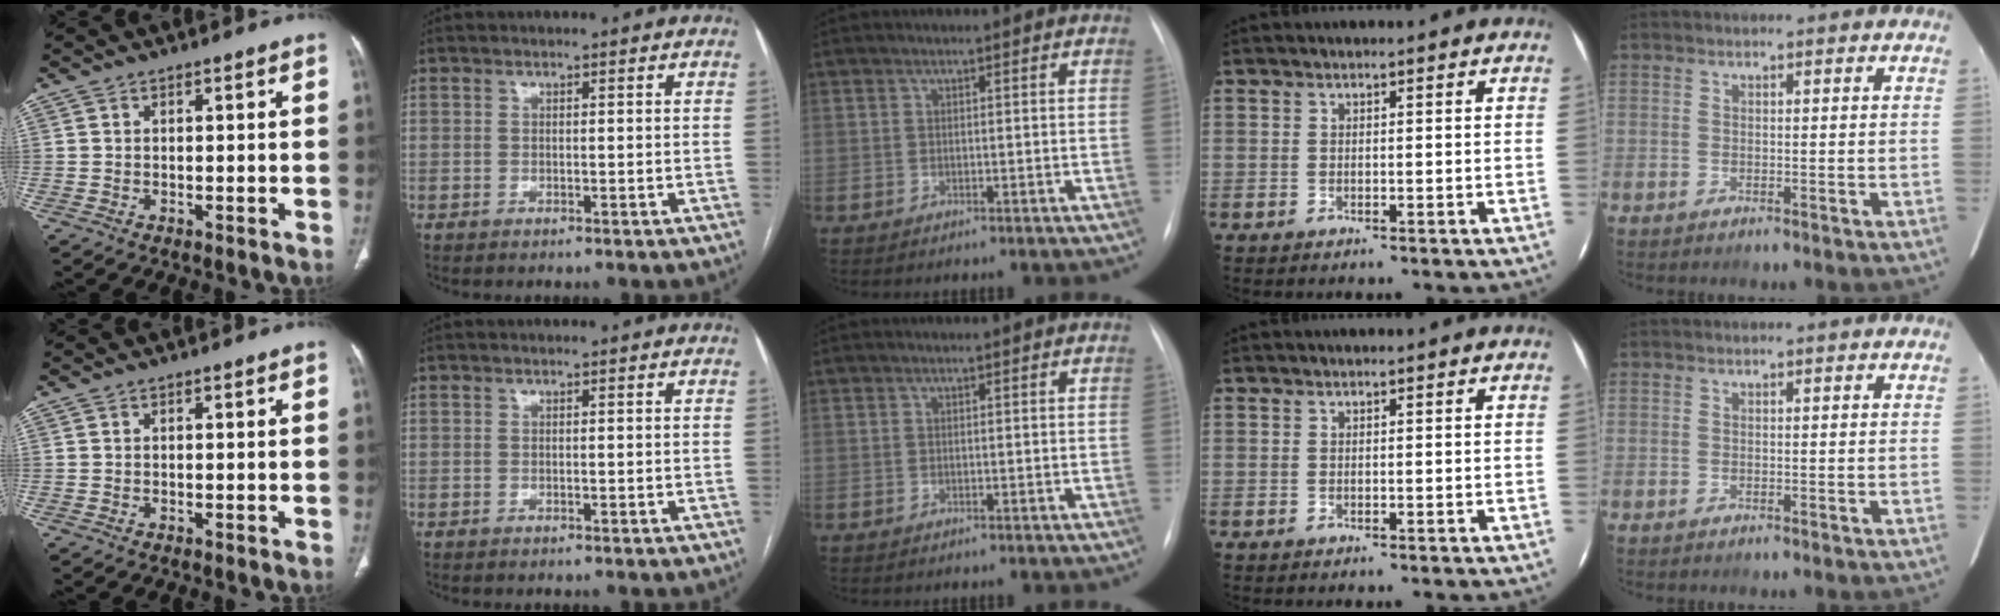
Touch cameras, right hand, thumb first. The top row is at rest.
{}